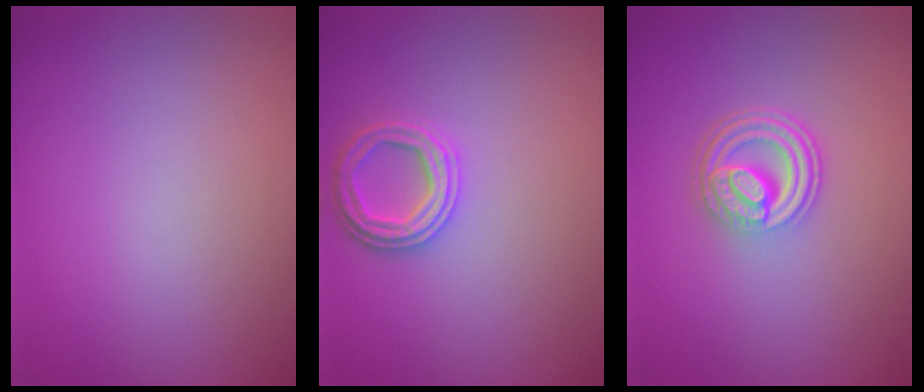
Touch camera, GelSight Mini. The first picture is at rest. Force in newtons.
{"total": 3.1, "press": 2.8, "slide": 1.3}
{"total": 4.6, "press": 3.3, "slide": 3.2}